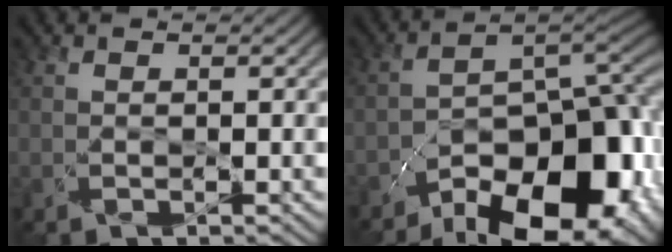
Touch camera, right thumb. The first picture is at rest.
{"total": 17.0, "force": [-11.0, 7.6, 10.6], "torque": [-0.135, -0.014, -0.164]}